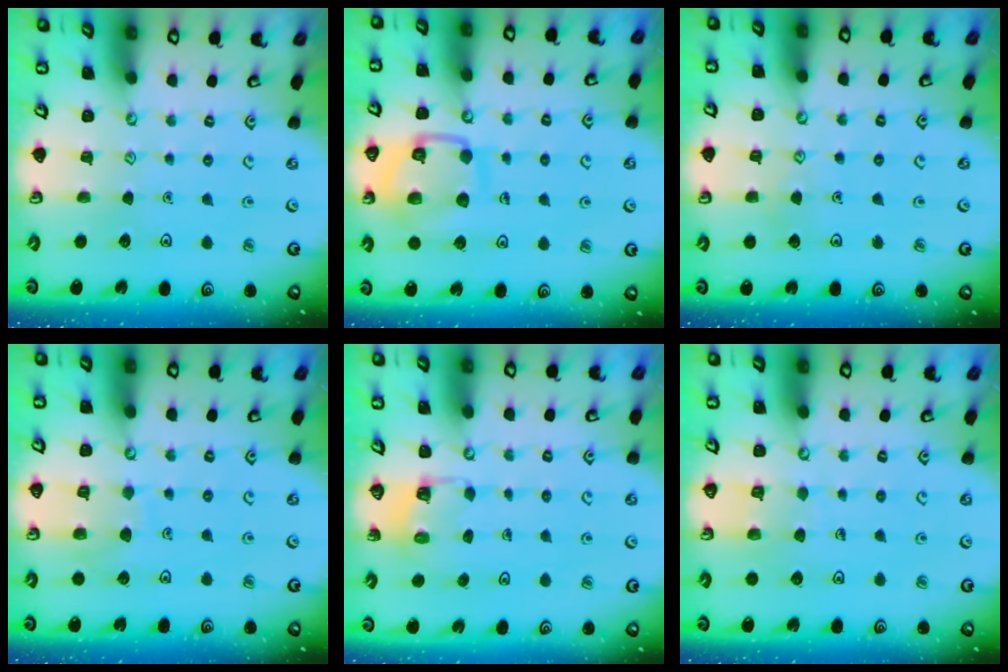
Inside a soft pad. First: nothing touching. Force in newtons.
{"total": 11.9, "press": 11.8, "slide": 1.0}
{"total": 4.5, "press": 4.4, "slide": 0.4}
{"total": 7.3, "press": 7.2, "slide": 0.8}
{"total": 2.9, "press": 2.9, "slide": 0.2}
{"total": 4.8, "press": 4.8, "slide": 0.5}